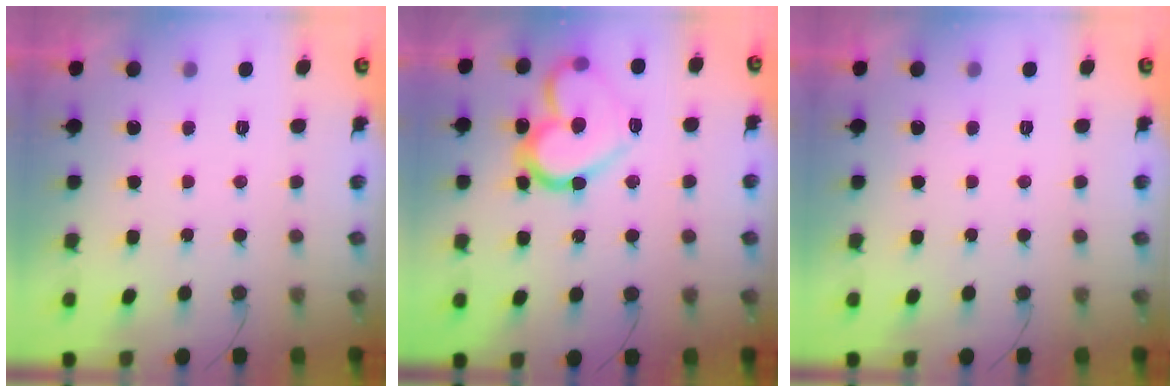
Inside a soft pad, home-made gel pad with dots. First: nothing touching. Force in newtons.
{"total": 17.9, "press": 17.9, "slide": 1.2}
{"total": 0.0}